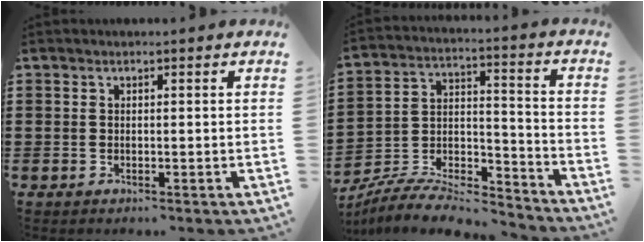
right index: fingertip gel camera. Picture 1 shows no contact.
{"total": 7.6, "force": [-7.2, 1.4, 2.0], "torque": [-0.032, 0.008, -0.140]}